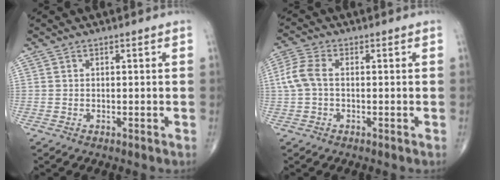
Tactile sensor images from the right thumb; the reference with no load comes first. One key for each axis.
{"total": 5.4, "fx": 0.1, "fy": 3.2, "fz": 4.4, "tx": -0.116, "ty": 0.016, "tz": -0.004}